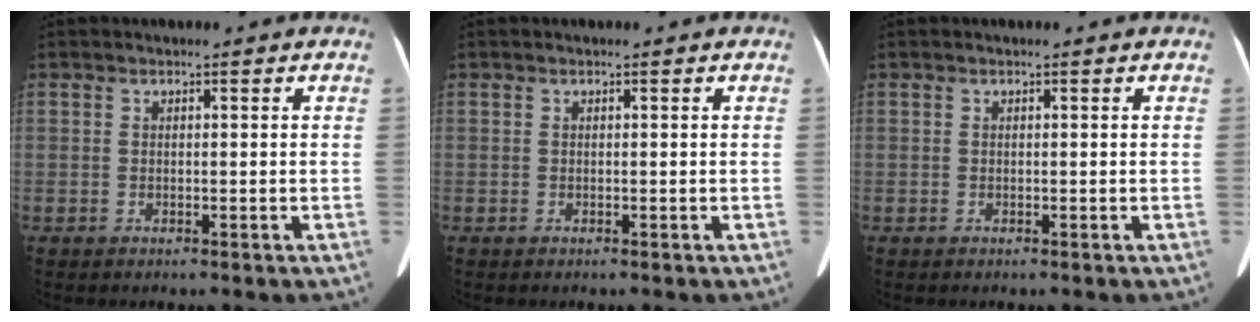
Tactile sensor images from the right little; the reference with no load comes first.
{"total": 0.0}
{"total": 0.0}